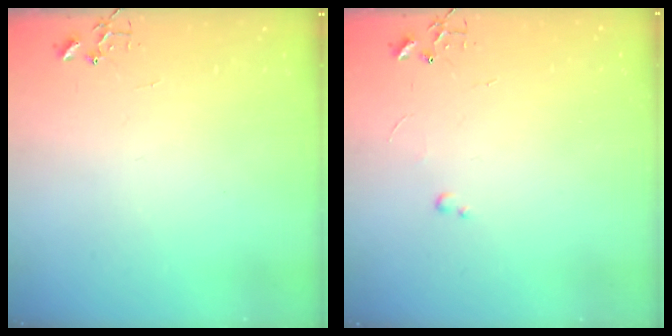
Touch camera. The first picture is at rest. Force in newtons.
{"total": 2.0, "press": 2.0, "slide": 0.3}